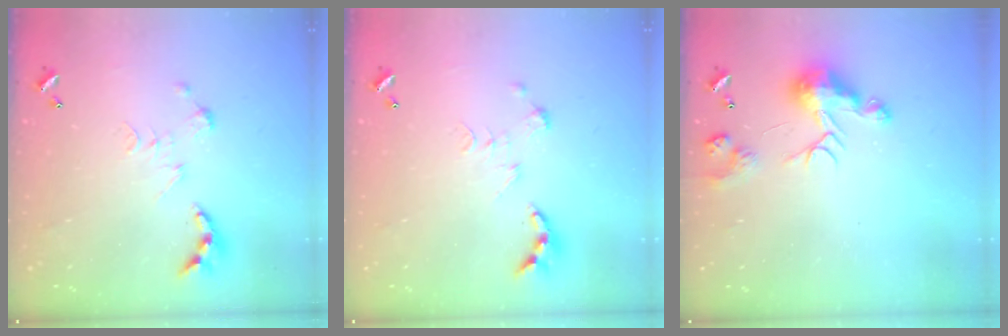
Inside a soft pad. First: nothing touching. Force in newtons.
{"total": 0.0}
{"total": 8.7, "press": 8.6, "slide": 0.2}